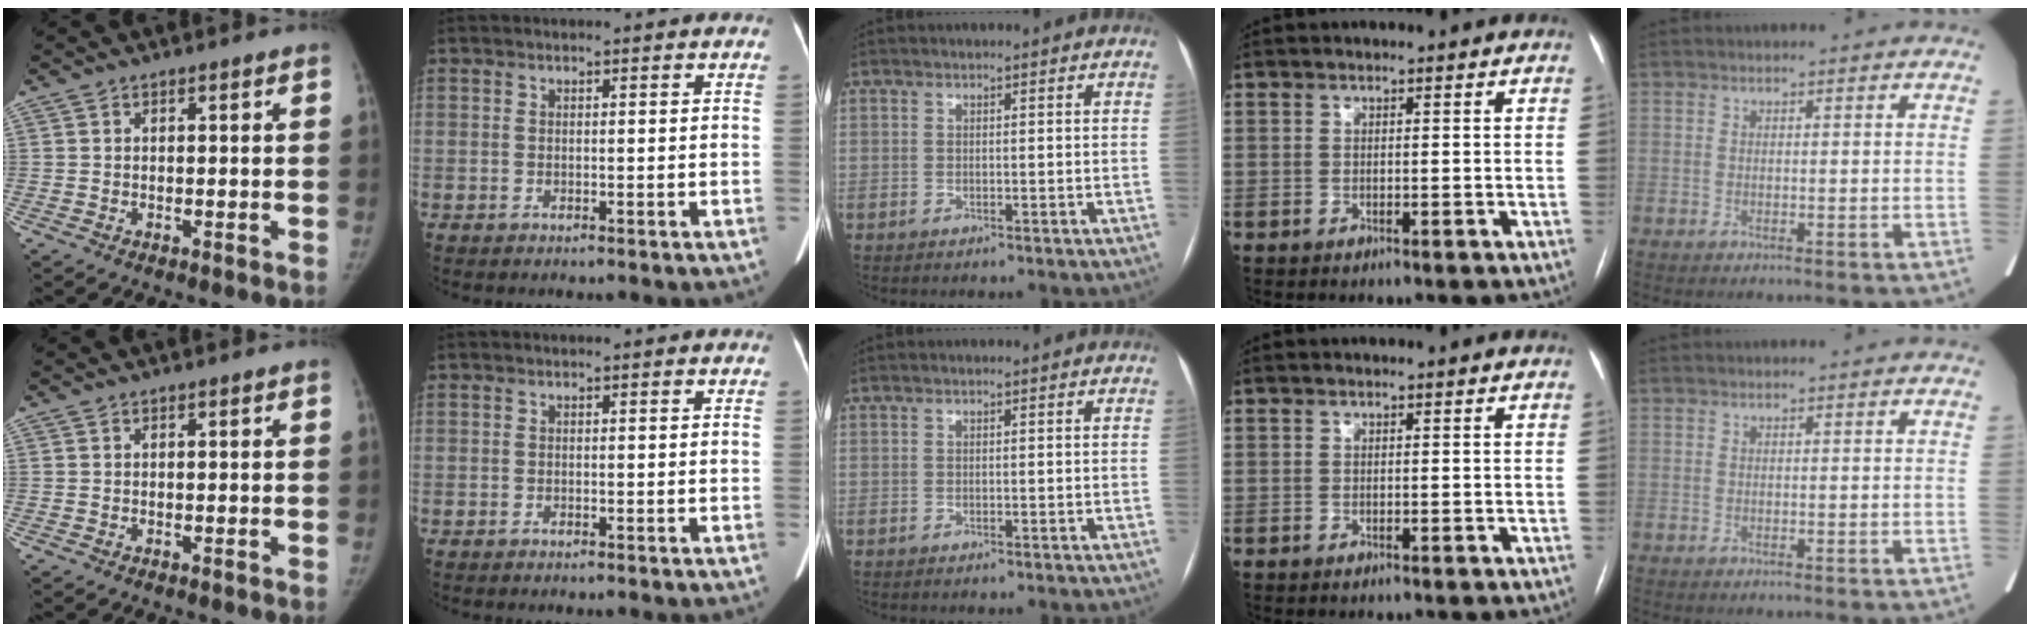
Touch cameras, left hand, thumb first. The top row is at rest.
{}